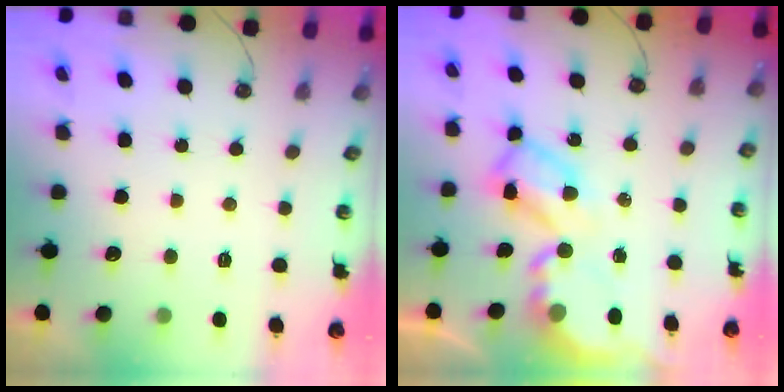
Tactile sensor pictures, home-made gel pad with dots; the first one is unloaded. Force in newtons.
{"total": 8.9, "press": 8.9, "slide": 0.5}